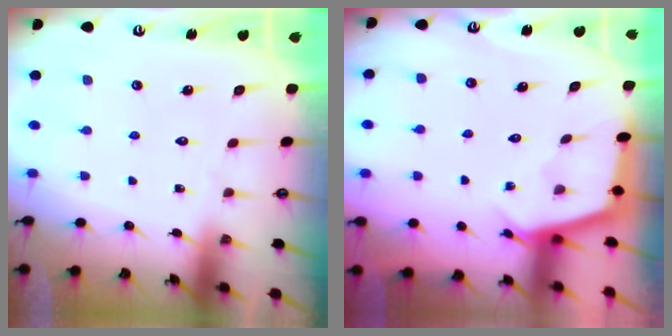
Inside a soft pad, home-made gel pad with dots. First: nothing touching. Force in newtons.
{"total": 2.9, "press": 2.9, "slide": 0.3}